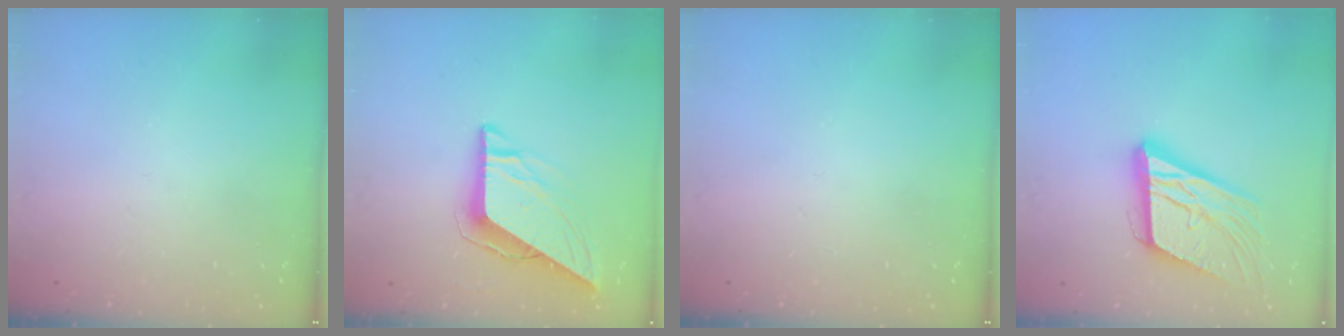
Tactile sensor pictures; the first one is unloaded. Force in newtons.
{"total": 9.8, "press": 9.7, "slide": 1.1}
{"total": 0.0}
{"total": 16.9, "press": 16.5, "slide": 3.6}